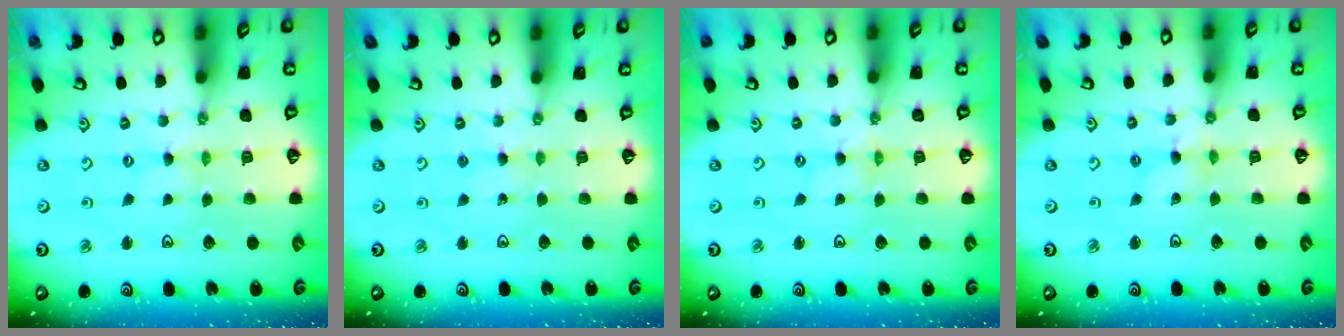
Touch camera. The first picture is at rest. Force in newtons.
{"total": 2.3, "press": 2.3, "slide": 0.3}
{"total": 0.0}
{"total": 1.1, "press": 1.1, "slide": 0.1}